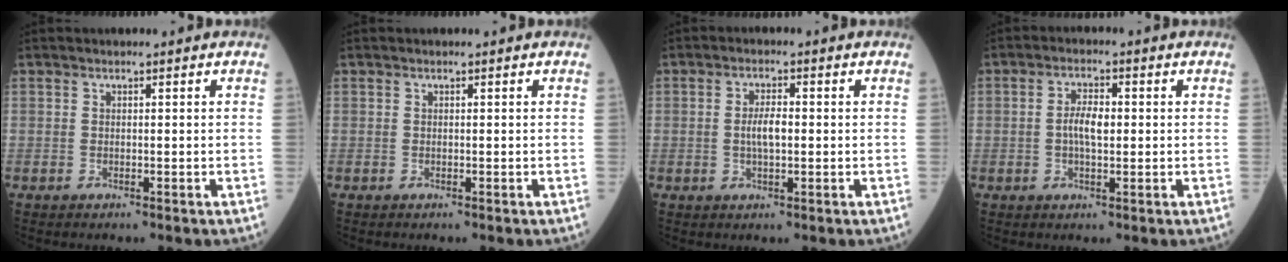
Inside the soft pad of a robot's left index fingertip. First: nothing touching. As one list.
[{"total": 0.0}, {"total": 3.4, "force": [-0.2, 1.1, 3.2], "torque": [-0.067, 0.000, -0.004]}, {"total": 3.9, "force": [-0.1, 1.5, 3.6], "torque": [-0.077, 0.004, -0.004]}]